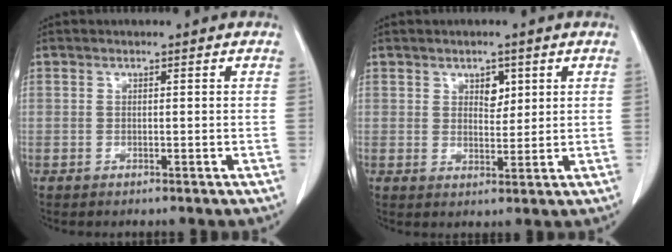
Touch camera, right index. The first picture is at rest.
{"total": 2.8, "force": [1.3, 1.8, 1.8], "torque": [-0.021, 0.001, 0.020]}